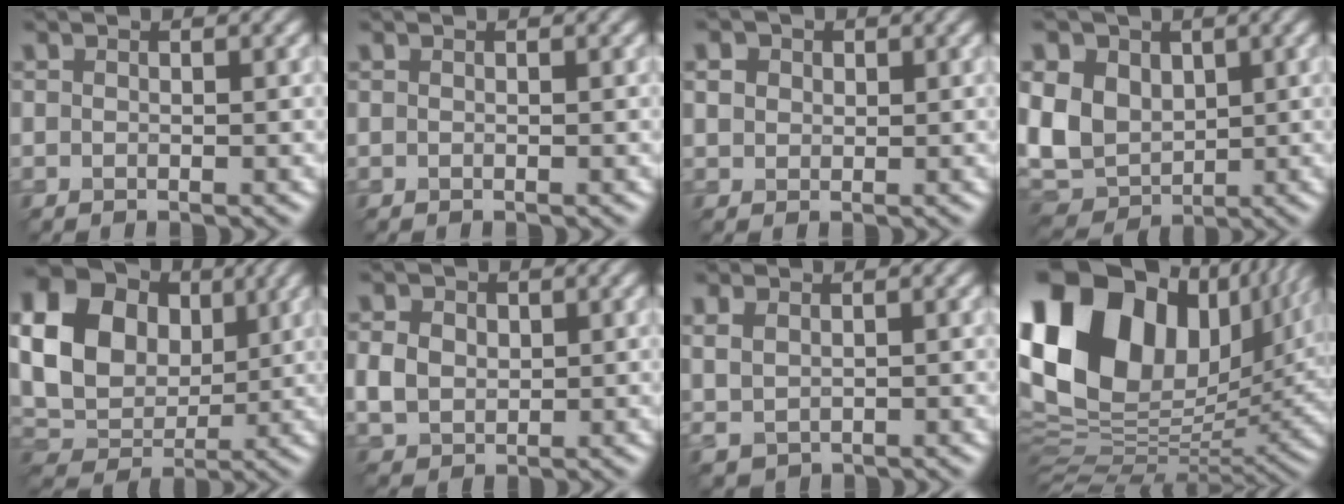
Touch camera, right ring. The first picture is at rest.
{"total": 0.0}
{"total": 2.7, "force": [1.2, 2.0, 1.3], "torque": [-0.042, 0.003, 0.016]}
{"total": 8.0, "force": [0.8, 6.3, 4.9], "torque": [-0.134, 0.001, 0.006]}
{"total": 16.8, "force": [4.3, 13.4, 9.1], "torque": [-0.224, 0.035, 0.066]}
{"total": 3.1, "force": [0.3, 2.6, 1.8], "torque": [-0.047, -0.003, 0.004]}
{"total": 2.0, "force": [0.8, 1.3, 1.4], "torque": [-0.038, -0.002, 0.019]}
{"total": 20.0, "force": [7.2, 13.1, 13.3], "torque": [-0.265, 0.014, 0.132]}